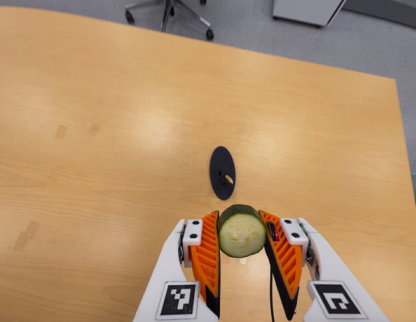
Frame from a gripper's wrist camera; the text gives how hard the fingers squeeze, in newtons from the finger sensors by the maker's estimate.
{"total": 11.0, "left": 9.8, "right": 12.2}